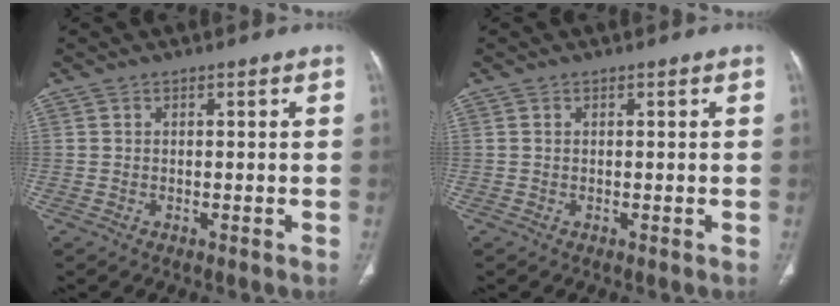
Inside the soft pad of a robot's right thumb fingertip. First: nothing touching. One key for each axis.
{"total": 0.0}